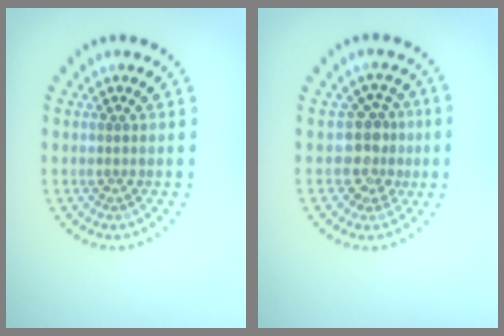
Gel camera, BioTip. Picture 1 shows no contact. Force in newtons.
{"total": 2.9, "press": 2.3, "slide": 1.8}